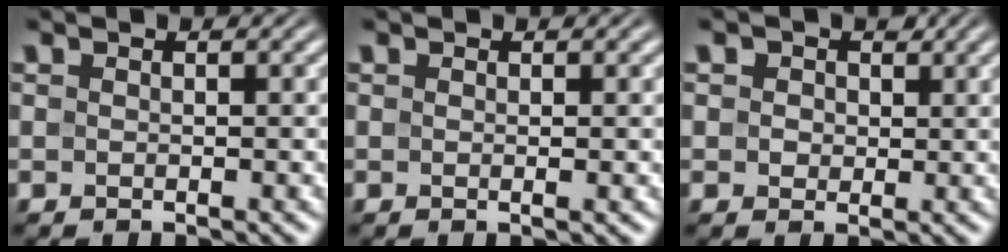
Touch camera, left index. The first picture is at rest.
{"total": 0.7, "force": [0.1, 0.2, 0.7], "torque": [-0.009, 0.001, -0.001]}
{"total": 3.0, "force": [1.4, 2.3, 1.3], "torque": [-0.028, 0.003, 0.014]}